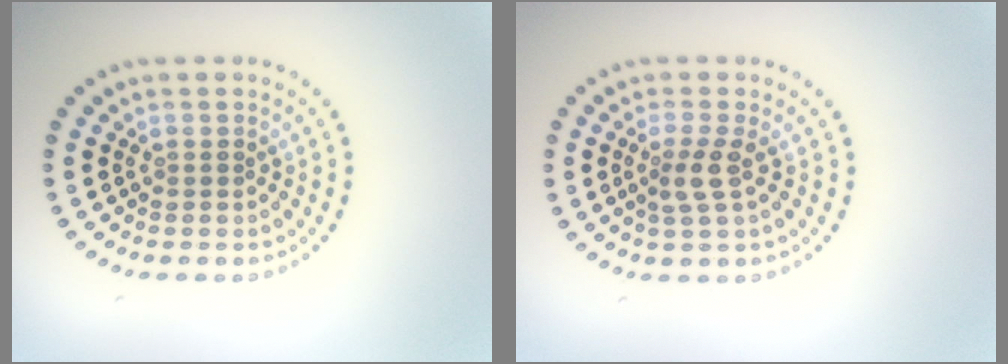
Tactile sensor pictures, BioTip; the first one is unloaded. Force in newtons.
{"total": 2.1, "press": 1.6, "slide": 1.3}